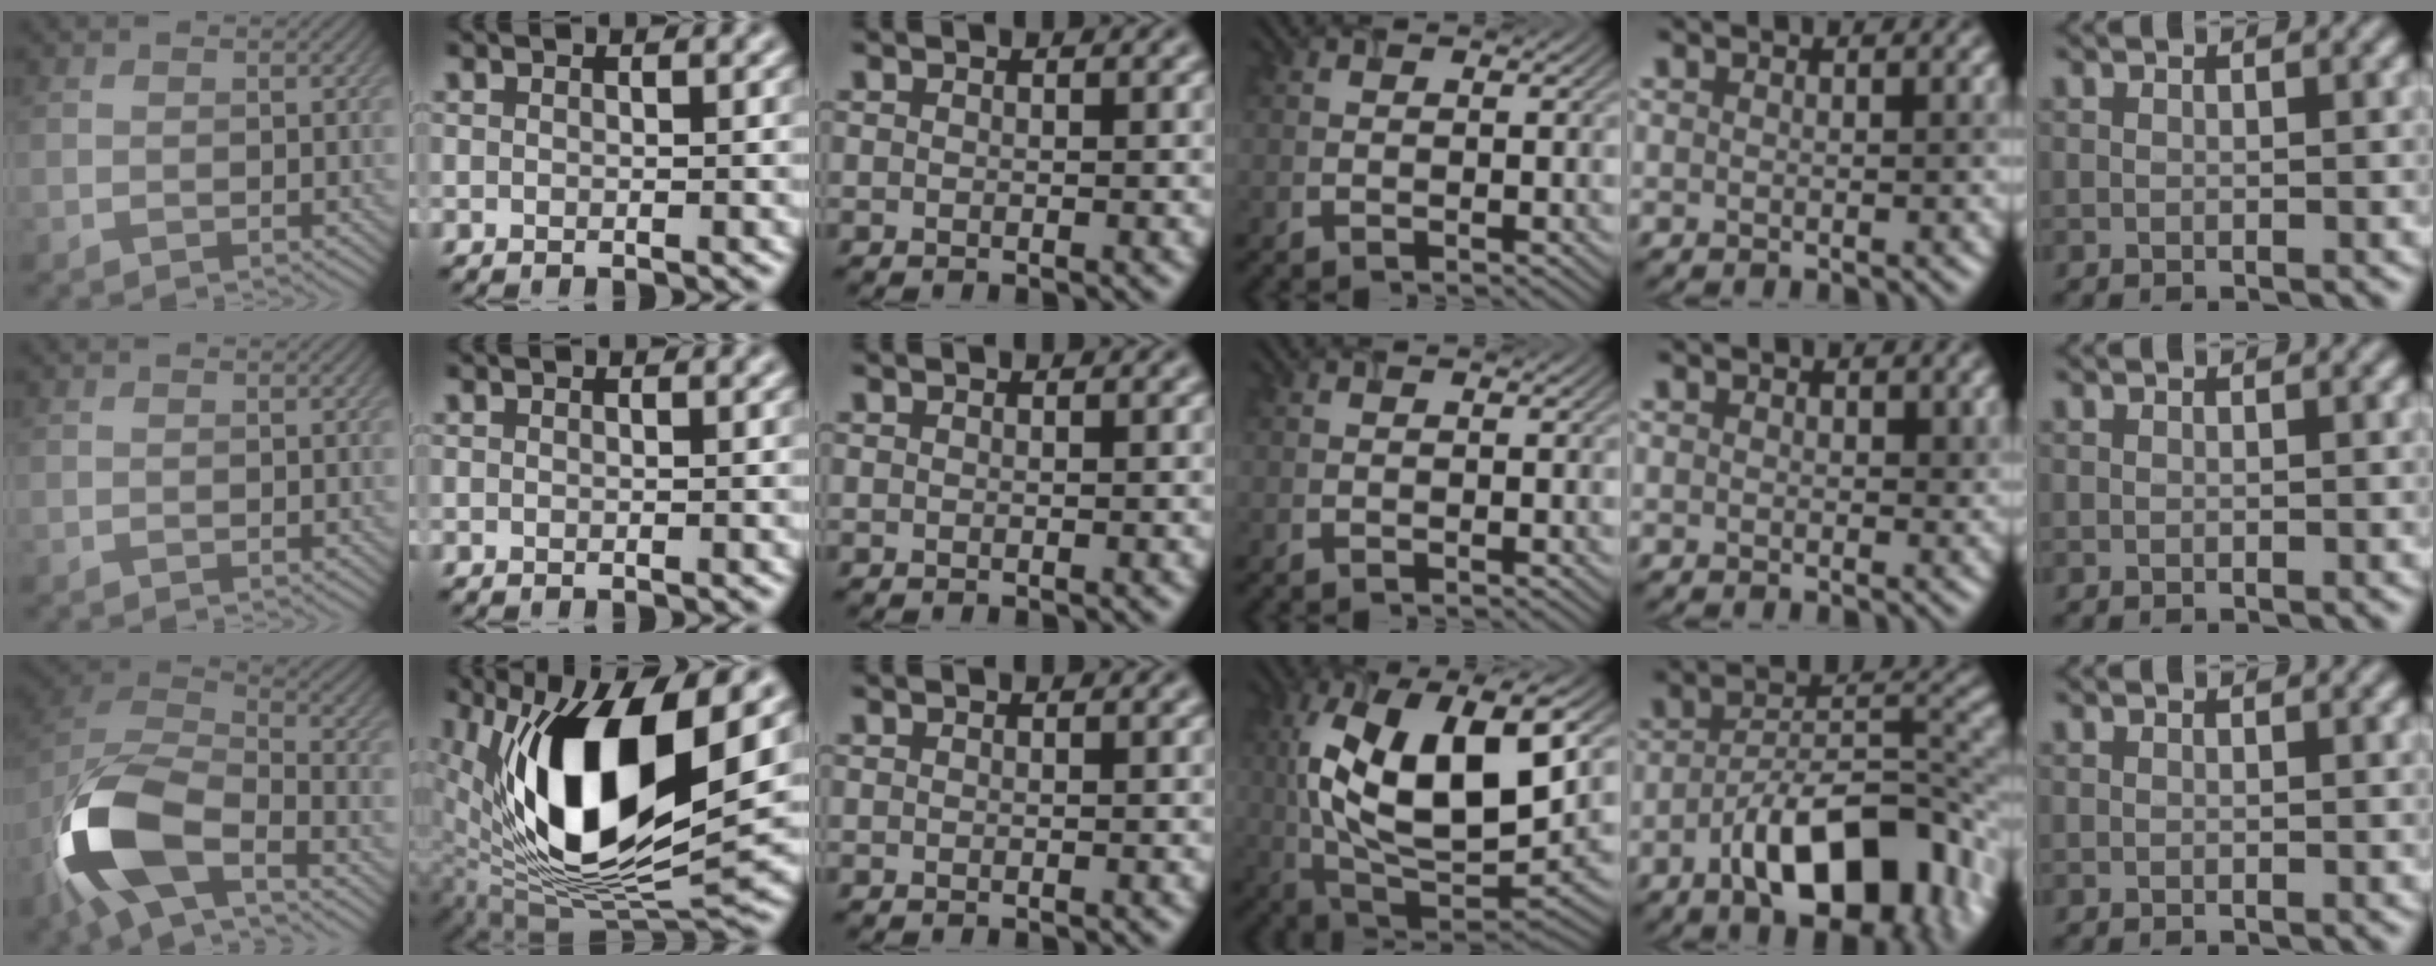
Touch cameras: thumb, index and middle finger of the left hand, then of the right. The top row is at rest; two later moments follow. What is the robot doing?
{"motion": "extract", "object": "airpods case & airpods"}